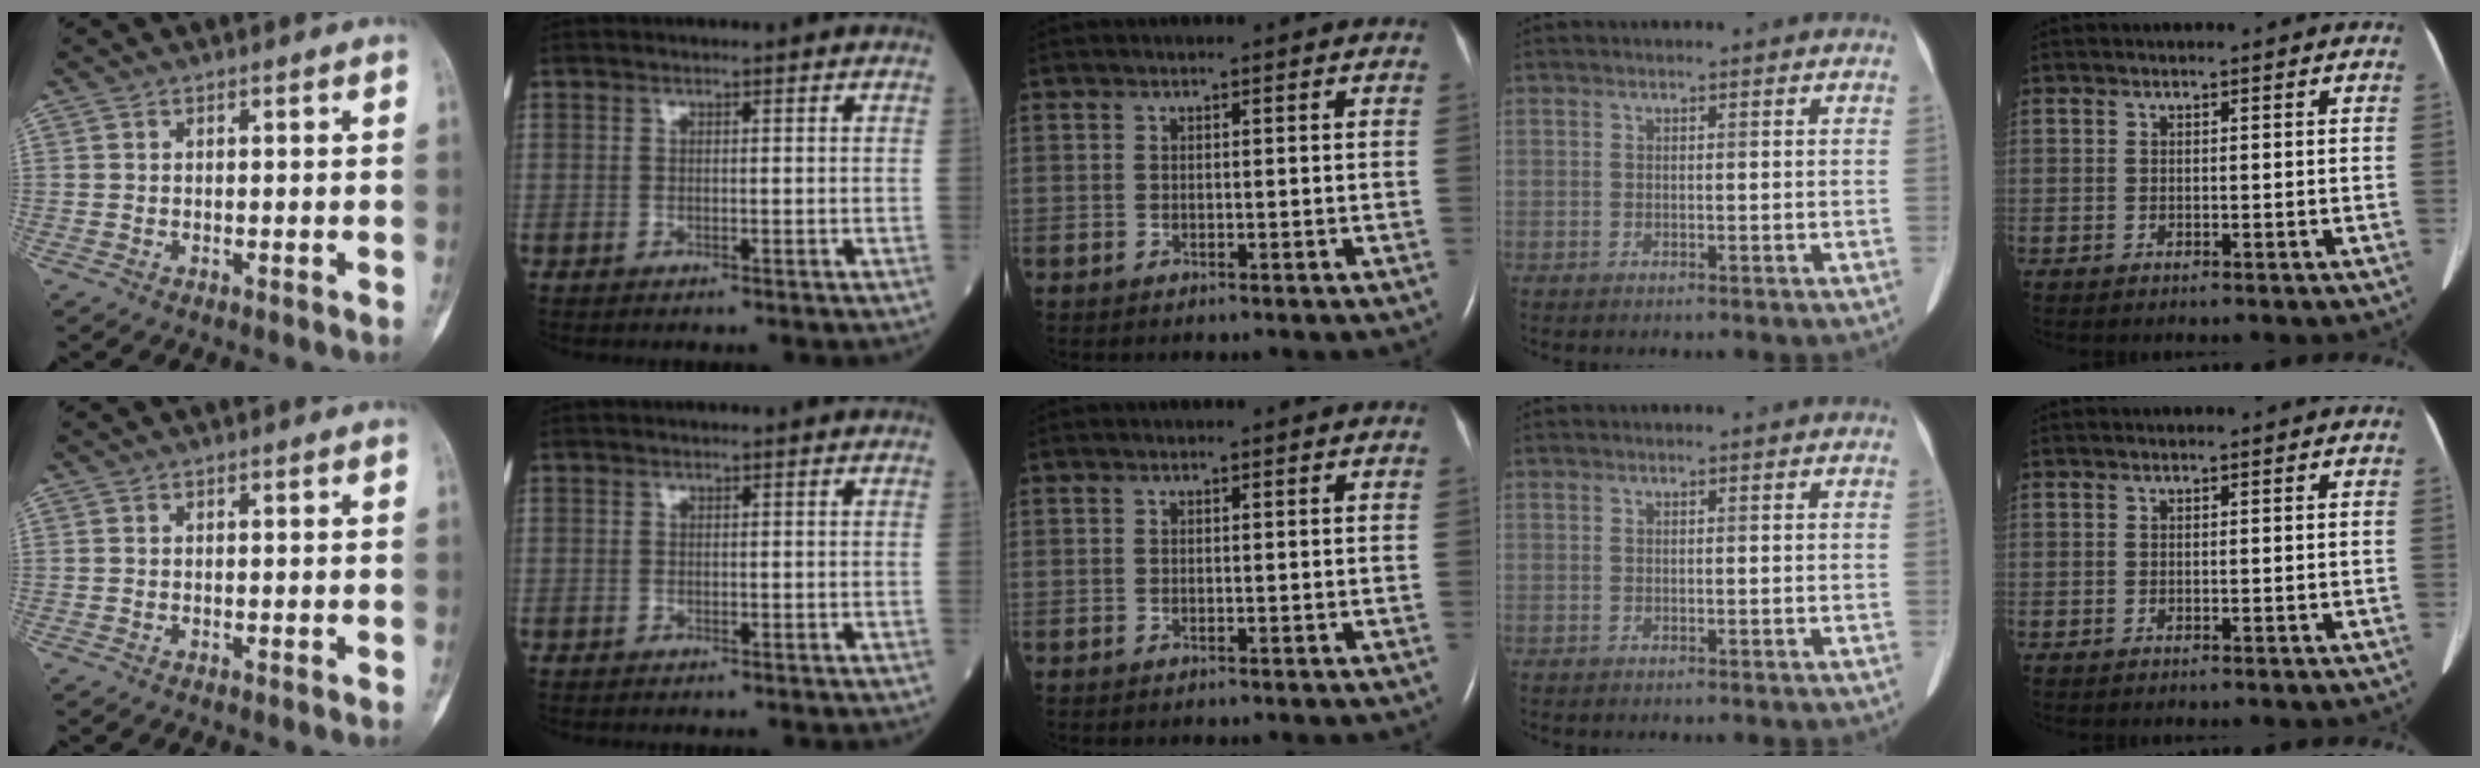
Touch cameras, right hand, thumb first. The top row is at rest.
{}